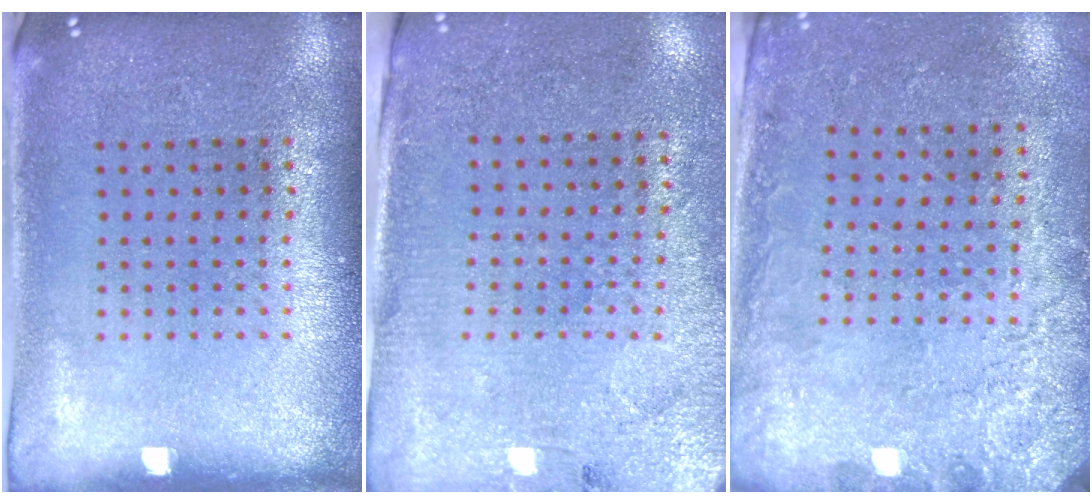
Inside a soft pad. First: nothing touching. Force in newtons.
{"total": 2.8, "press": 2.6, "slide": 1.1}
{"total": 2.7, "press": 2.2, "slide": 1.5}